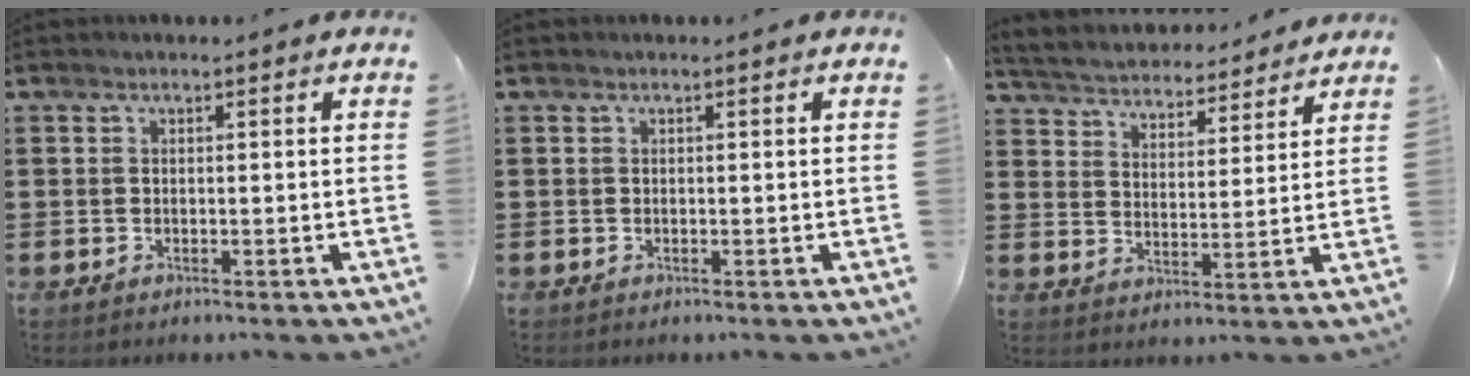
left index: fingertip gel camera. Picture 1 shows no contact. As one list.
[{"total": 0.0}, {"total": 4.4, "force": [4.4, 0.2, -0.1], "torque": [-0.025, -0.033, 0.071]}]